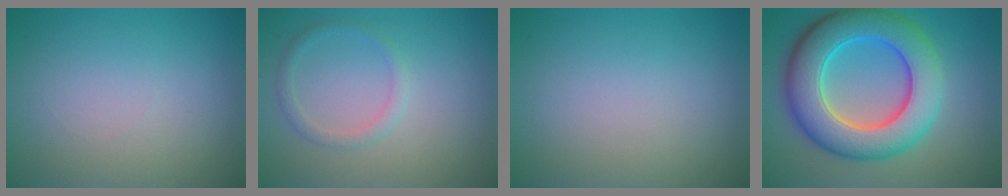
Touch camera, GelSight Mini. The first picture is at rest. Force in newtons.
{"total": 1.3, "press": 1.3, "slide": 0.1}
{"total": 0.0}
{"total": 10.2, "press": 10.2, "slide": 0.5}